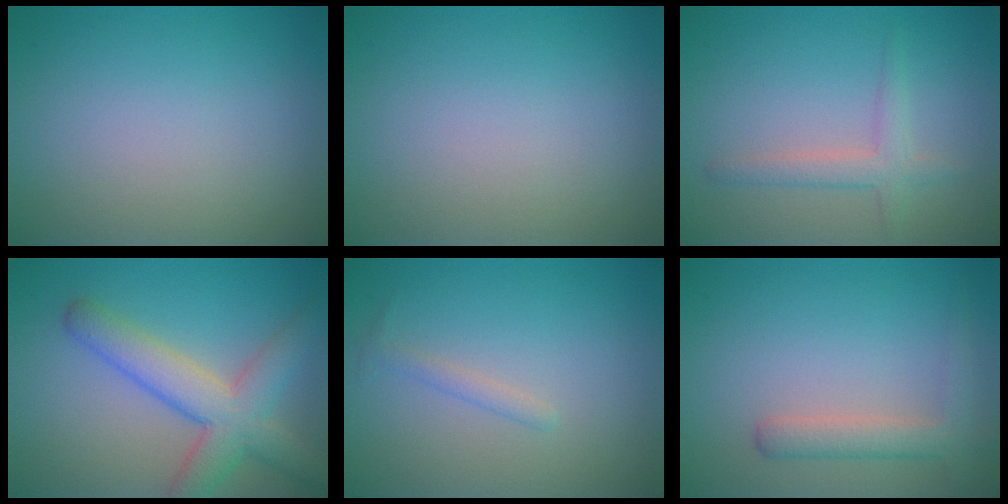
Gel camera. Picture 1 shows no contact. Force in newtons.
{"total": 0.0}
{"total": 2.2, "press": 2.2, "slide": 0.1}
{"total": 6.1, "press": 6.1, "slide": 0.3}
{"total": 1.0, "press": 1.0, "slide": 0.0}
{"total": 2.8, "press": 2.8, "slide": 0.2}